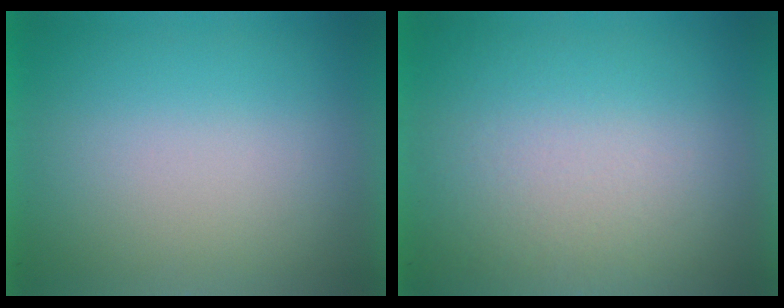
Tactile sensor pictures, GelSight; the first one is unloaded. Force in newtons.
{"total": 2.5}